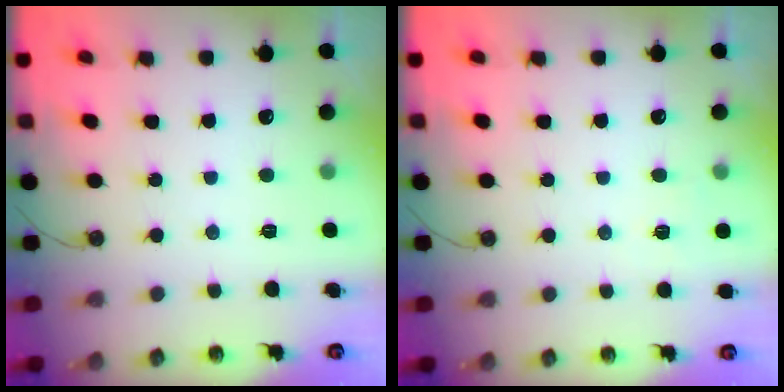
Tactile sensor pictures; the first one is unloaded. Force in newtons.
{"total": 3.2, "press": 3.2, "slide": 0.3}